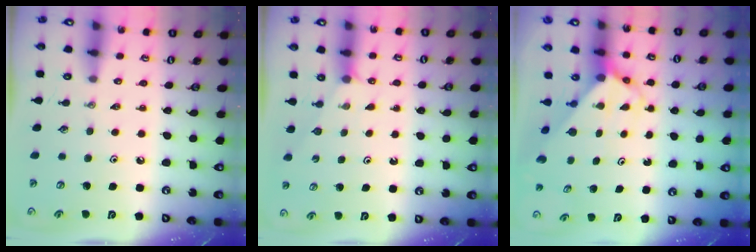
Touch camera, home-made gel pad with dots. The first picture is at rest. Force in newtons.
{"total": 2.5, "press": 2.4, "slide": 0.4}
{"total": 3.9, "press": 3.9, "slide": 0.4}